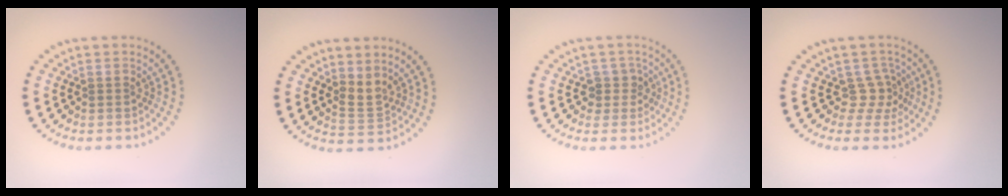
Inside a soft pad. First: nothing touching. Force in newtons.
{"total": 1.9, "press": 1.4, "slide": 1.3}
{"total": 1.9, "press": 1.5, "slide": 1.1}
{"total": 2.1, "press": 1.4, "slide": 1.5}